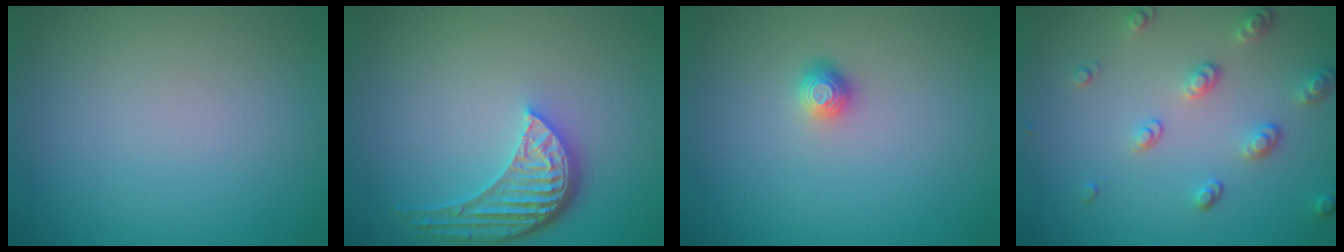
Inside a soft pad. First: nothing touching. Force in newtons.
{"total": 4.8, "press": 3.7, "slide": 3.0}
{"total": 1.2, "press": 1.0, "slide": 0.5}
{"total": 3.3, "press": 2.6, "slide": 2.1}